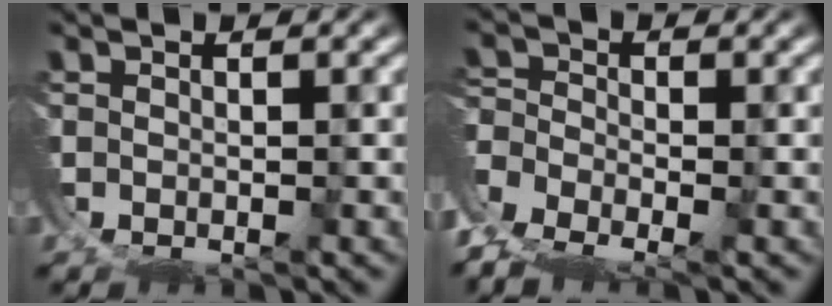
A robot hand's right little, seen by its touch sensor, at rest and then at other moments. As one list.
[{"total": 6.2, "force": [-3.4, 4.4, 2.8], "torque": [-0.086, -0.036, -0.049]}]